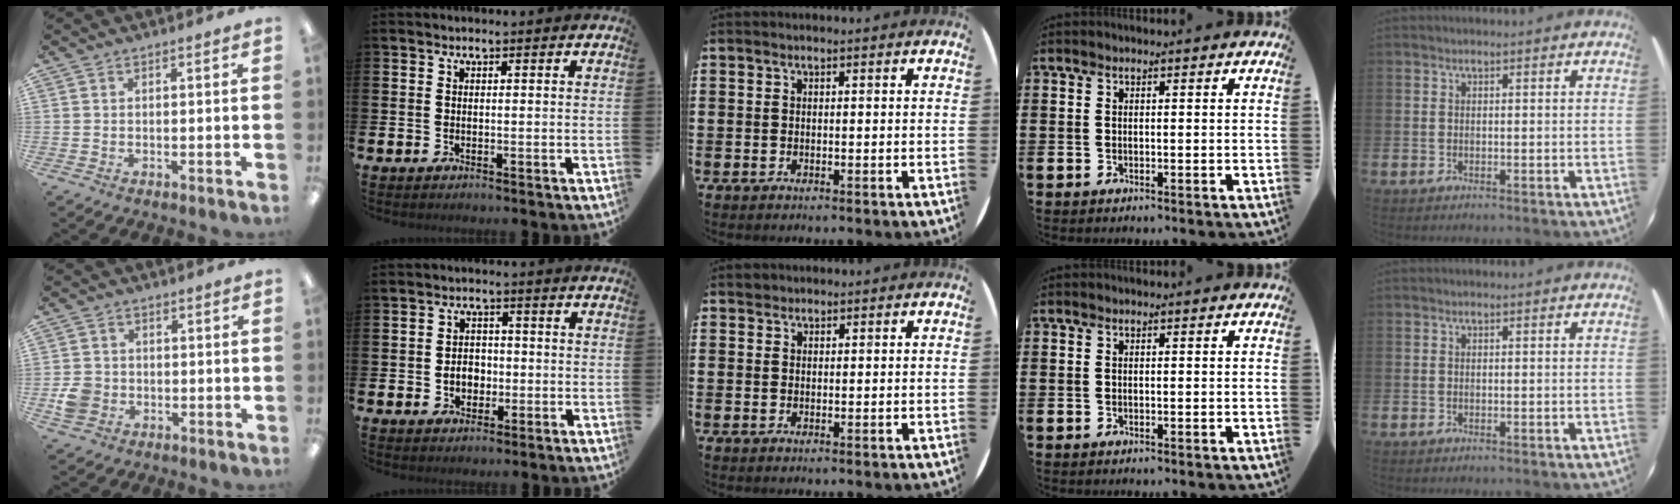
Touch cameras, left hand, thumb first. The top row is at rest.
{"thumb": {"total": 5.9, "force": [-1.3, 5.3, 2.2], "torque": [-0.028, 0.010, -0.021]}, "index": {"total": 3.4, "force": [-0.7, 2.8, 1.9], "torque": [-0.023, -0.002, -0.022]}, "middle": {"total": 0.9, "force": [0.8, 0.4, -0.2], "torque": [0.010, -0.001, 0.015]}}